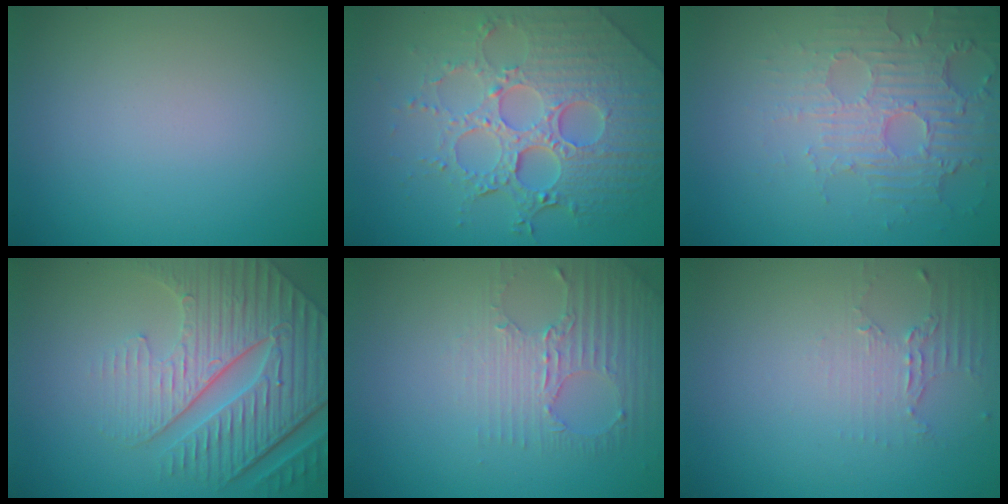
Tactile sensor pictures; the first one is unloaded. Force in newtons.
{"total": 8.2, "press": 6.0, "slide": 5.6}
{"total": 4.3, "press": 3.8, "slide": 2.0}
{"total": 8.4, "press": 5.9, "slide": 5.9}
{"total": 2.8, "press": 2.5, "slide": 1.3}
{"total": 2.0, "press": 1.5, "slide": 1.4}